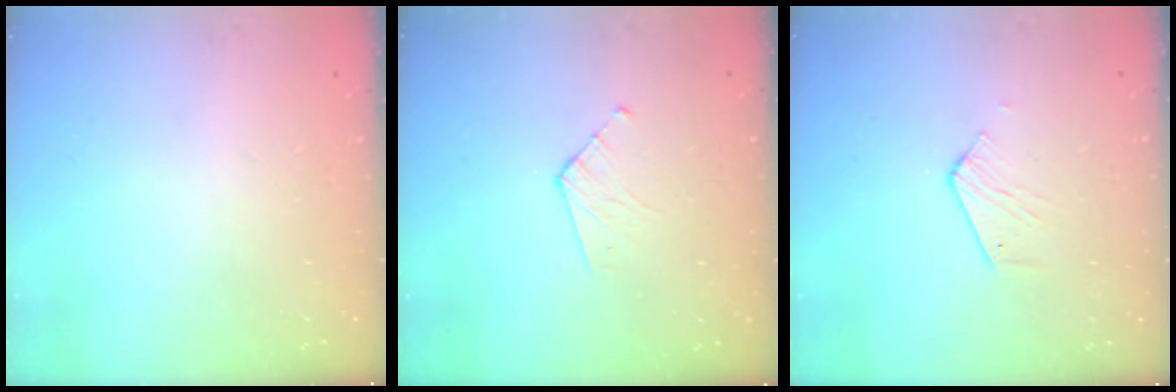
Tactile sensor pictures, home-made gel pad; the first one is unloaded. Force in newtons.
{"total": 3.4, "press": 3.4, "slide": 0.3}
{"total": 2.8, "press": 2.8, "slide": 0.4}